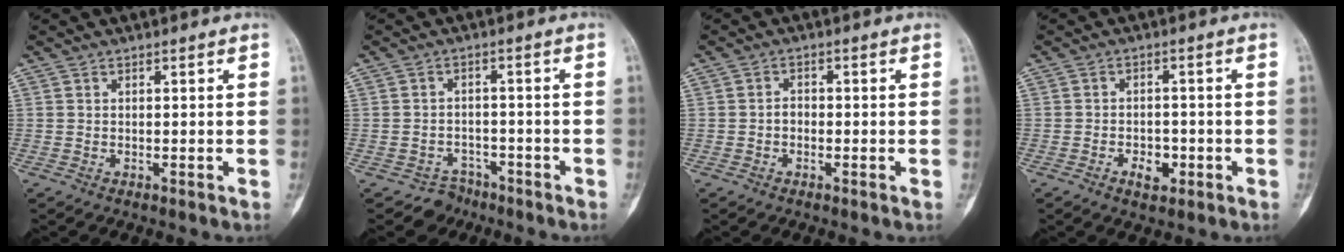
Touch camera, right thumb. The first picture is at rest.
{"total": 3.8, "force": [-2.7, 2.6, -0.6], "torque": [0.020, 0.027, -0.042]}
{"total": 1.7, "force": [-0.7, 1.2, 1.0], "torque": [-0.012, 0.010, -0.016]}
{"total": 4.0, "force": [-1.8, 2.5, 2.5], "torque": [-0.025, 0.011, -0.028]}